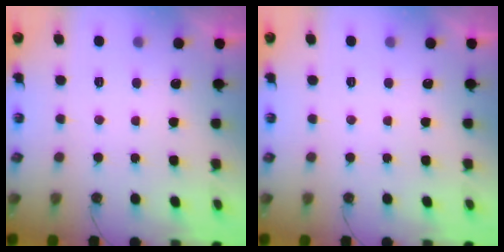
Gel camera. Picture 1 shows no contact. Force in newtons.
{"total": 0.0}